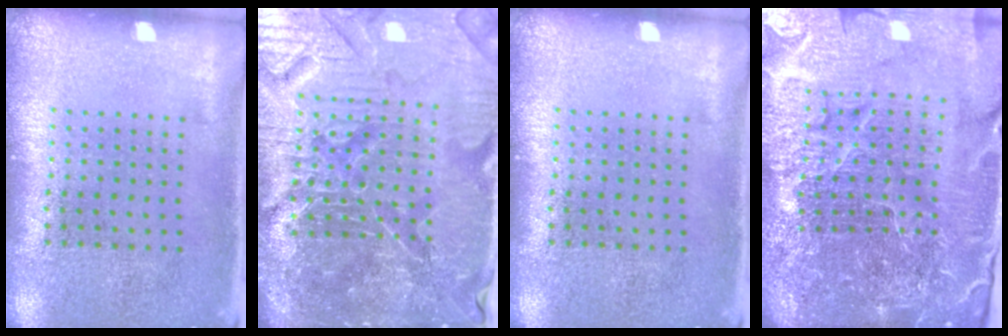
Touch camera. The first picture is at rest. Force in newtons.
{"total": 6.3, "press": 5.7, "slide": 2.5}
{"total": 0.0}
{"total": 6.5, "press": 5.7, "slide": 3.1}